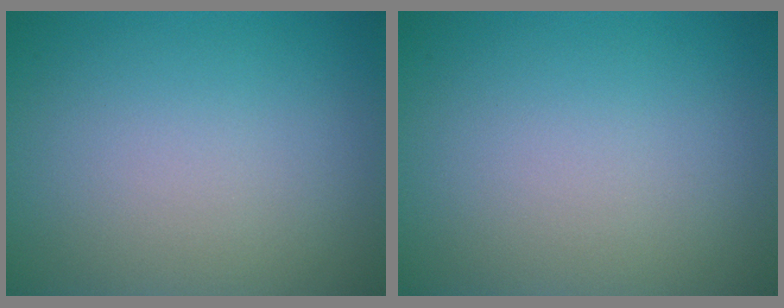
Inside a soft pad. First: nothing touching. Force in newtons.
{"total": 0.0}